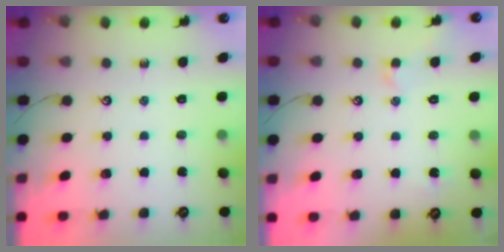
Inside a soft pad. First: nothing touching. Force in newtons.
{"total": 1.8, "press": 1.7, "slide": 0.6}